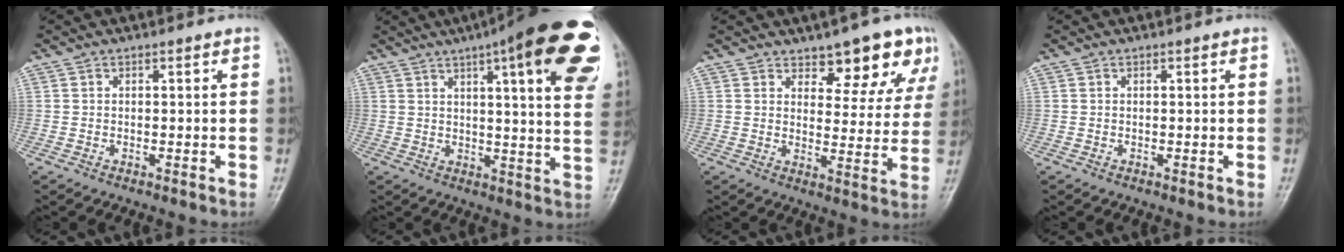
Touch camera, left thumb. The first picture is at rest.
{"total": 25.2, "force": [12.2, 5.8, 21.3], "torque": [-0.236, -0.009, 0.149]}
{"total": 9.8, "force": [6.9, 4.4, 5.5], "torque": [-0.027, -0.045, 0.087]}
{"total": 0.0}